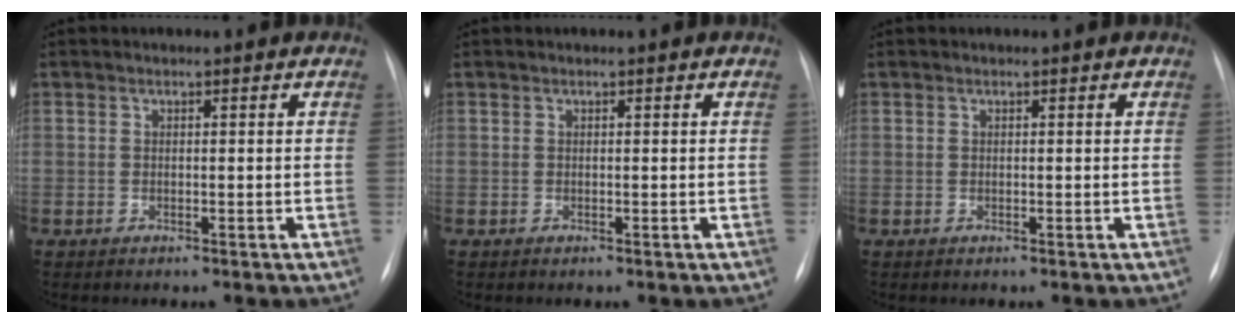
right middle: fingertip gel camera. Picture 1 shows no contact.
{"total": 0.0}
{"total": 0.0}